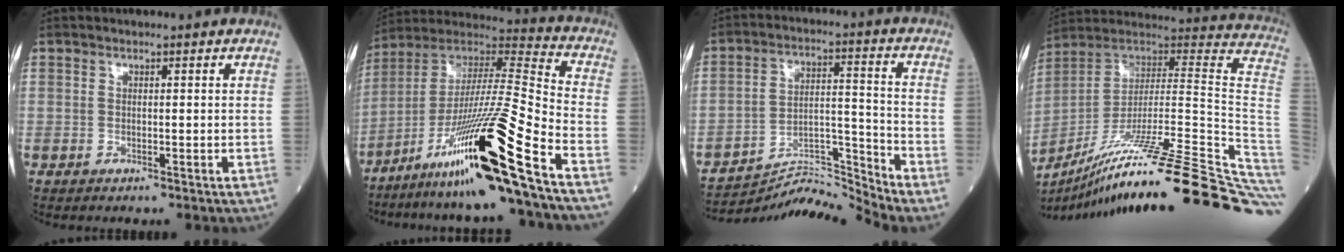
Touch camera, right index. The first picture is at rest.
{"total": 23.1, "force": [-13.2, -1.7, 18.9], "torque": [-0.345, -0.028, -0.244]}
{"total": 10.7, "force": [-10.3, -3.1, -0.2], "torque": [0.003, 0.043, -0.180]}
{"total": 38.5, "force": [-28.1, -0.3, 26.3], "torque": [-0.268, -0.031, -0.417]}